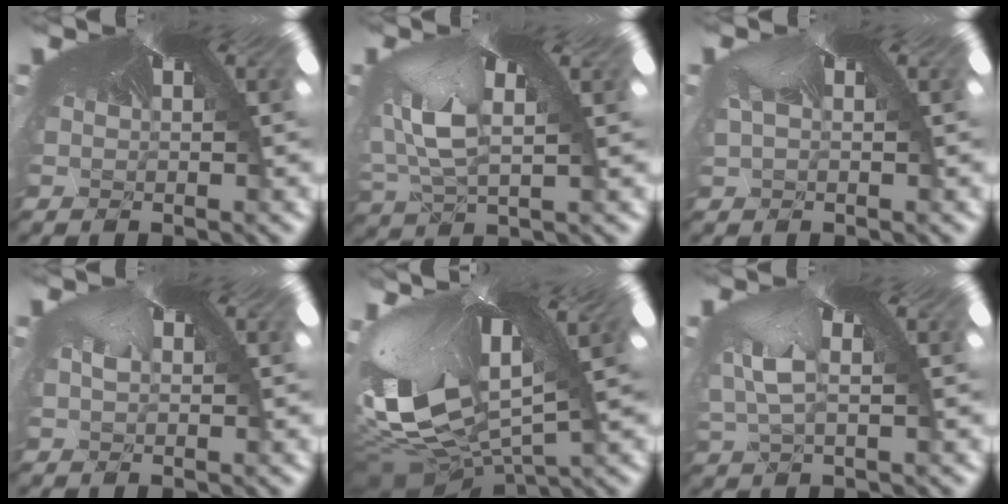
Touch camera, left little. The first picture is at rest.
{"total": 4.2, "force": [-3.5, 2.0, -1.4], "torque": [-0.049, -0.066, -0.017]}
{"total": 0.8, "force": [0.3, 0.7, 0.1], "torque": [-0.025, 0.005, 0.024]}
{"total": 1.2, "force": [0.3, 1.1, 0.4], "torque": [-0.030, 0.008, 0.018]}
{"total": 4.3, "force": [-3.5, 2.2, 1.2], "torque": [-0.086, -0.093, -0.022]}
{"total": 3.2, "force": [-3.2, 0.6, -0.4], "torque": [-0.028, -0.054, -0.015]}